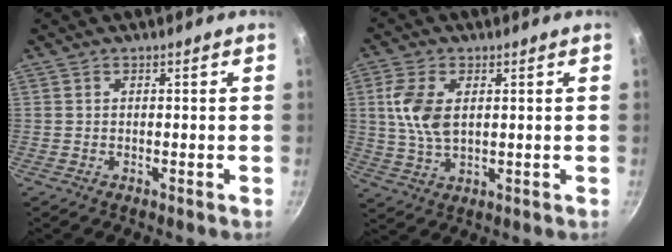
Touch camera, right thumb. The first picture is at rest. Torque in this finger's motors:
{"motor_torque": [0.01, -0.01, 1.17, 0.14, 0.31]}